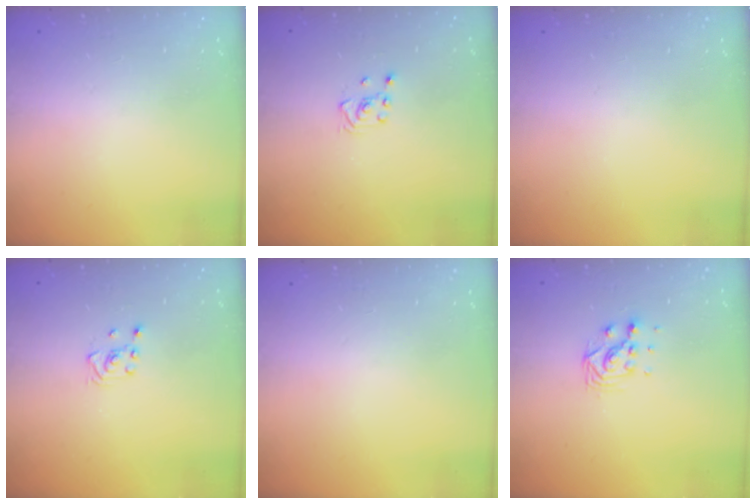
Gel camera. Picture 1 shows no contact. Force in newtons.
{"total": 2.8, "press": 2.6, "slide": 1.1}
{"total": 0.0}
{"total": 2.8, "press": 2.6, "slide": 1.1}
{"total": 0.0}
{"total": 6.8, "press": 6.8, "slide": 0.4}